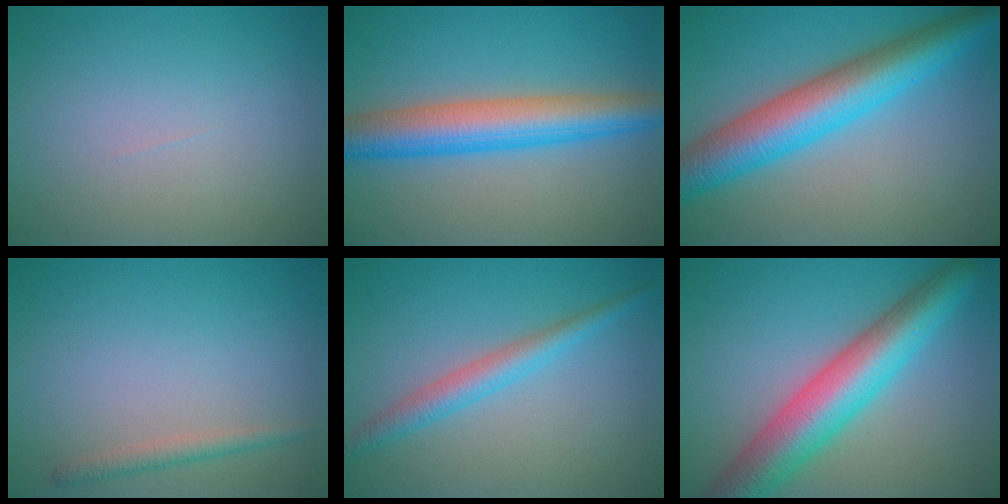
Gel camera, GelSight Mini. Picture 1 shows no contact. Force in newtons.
{"total": 7.1, "press": 7.1, "slide": 0.2}
{"total": 8.7, "press": 8.7, "slide": 0.0}
{"total": 1.5, "press": 1.5, "slide": 0.1}
{"total": 2.9, "press": 2.9, "slide": 0.0}
{"total": 8.6, "press": 8.6, "slide": 0.1}